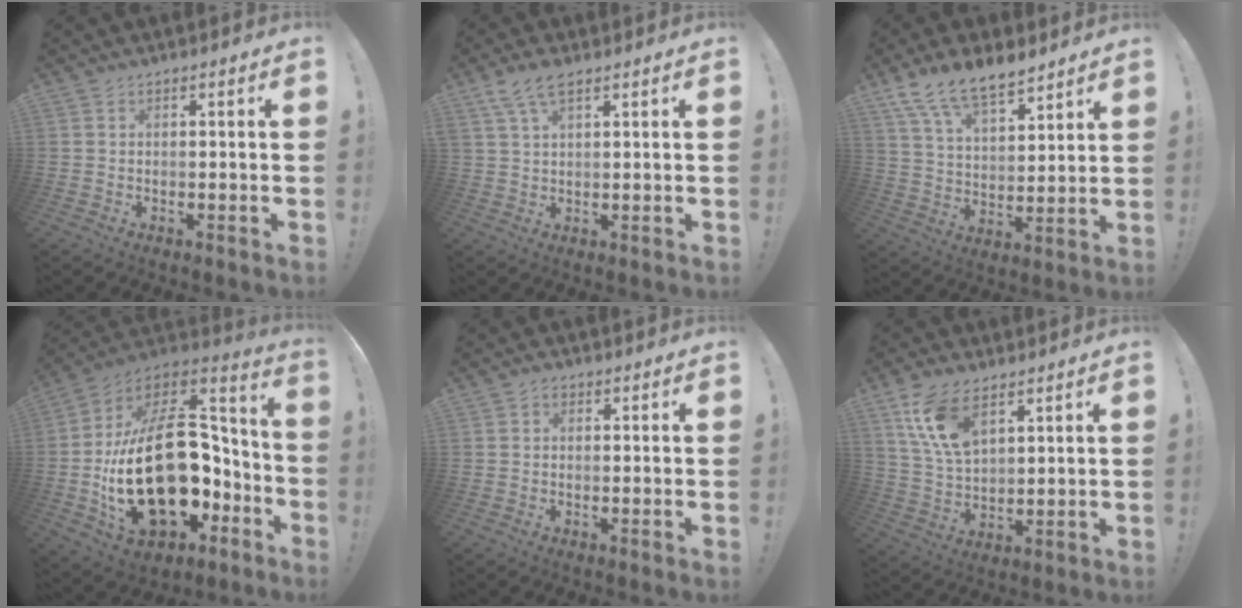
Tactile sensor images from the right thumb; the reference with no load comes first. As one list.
[{"total": 6.2, "force": [3.8, 2.4, 4.2], "torque": [-0.080, -0.007, 0.073]}, {"total": 12.5, "force": [9.9, 4.6, 6.2], "torque": [-0.121, -0.063, 0.184]}, {"total": 33.2, "force": [-4.0, 20.5, 25.9], "torque": [-0.452, 0.012, -0.021]}, {"total": 1.2, "force": [0.1, 1.0, 0.6], "torque": [-0.003, 0.001, -0.001]}, {"total": 12.4, "force": [7.2, 6.2, 8.0], "torque": [-0.172, -0.024, 0.138]}]